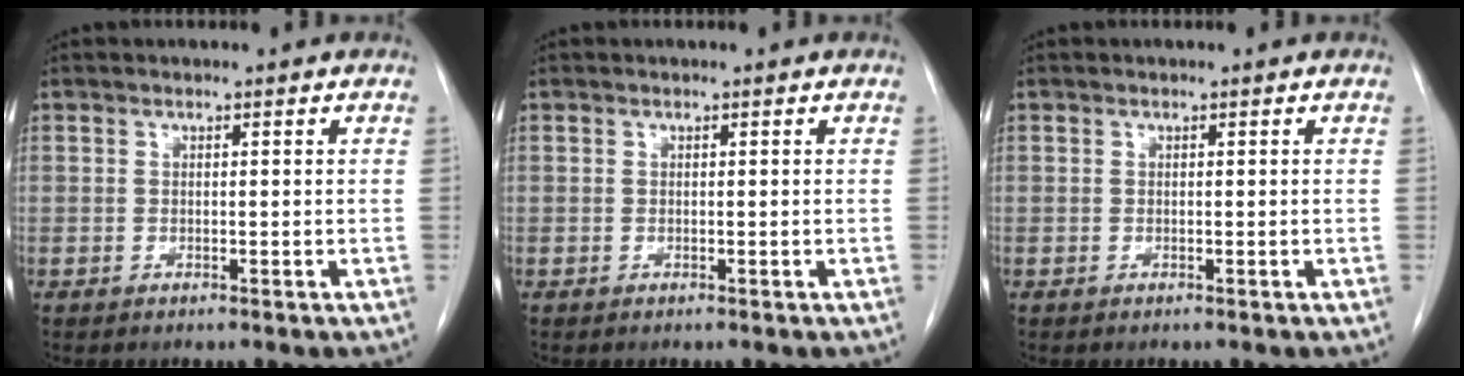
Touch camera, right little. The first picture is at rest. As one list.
[{"total": 0.0}, {"total": 0.0}]